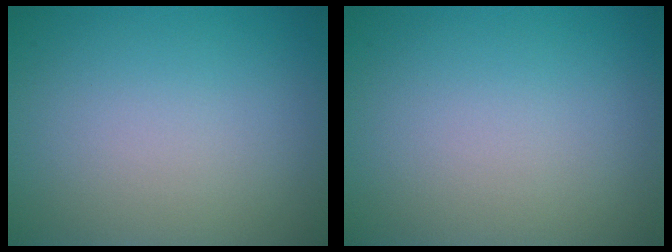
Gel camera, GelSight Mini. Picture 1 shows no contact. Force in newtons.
{"total": 0.0}